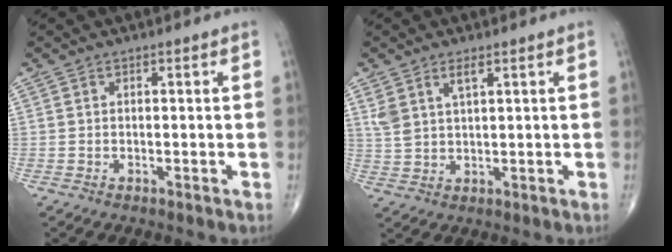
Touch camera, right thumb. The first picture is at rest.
{"total": 4.6, "force": [2.5, 1.9, 3.4], "torque": [-0.071, -0.007, 0.056]}